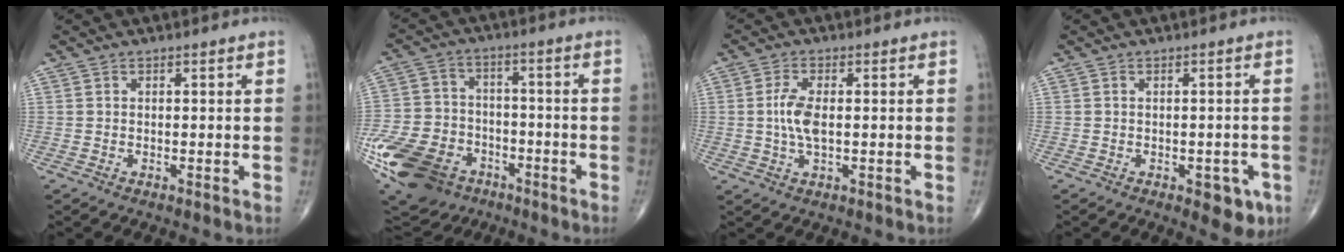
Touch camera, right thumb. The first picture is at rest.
{"total": 21.2, "force": [-10.3, 15.0, 11.0], "torque": [-0.249, 0.032, -0.172]}
{"total": 5.3, "force": [0.1, 2.2, 4.8], "torque": [-0.109, 0.002, 0.000]}
{"total": 5.3, "force": [-2.3, 2.7, 3.9], "torque": [-0.024, 0.002, -0.023]}